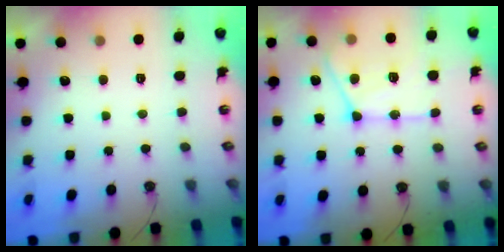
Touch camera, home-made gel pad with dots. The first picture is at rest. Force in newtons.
{"total": 18.6, "press": 18.5, "slide": 1.7}